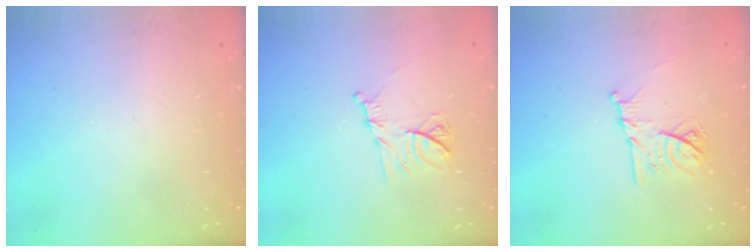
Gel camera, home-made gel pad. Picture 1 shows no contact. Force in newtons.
{"total": 11.2, "press": 11.2, "slide": 0.5}
{"total": 11.7, "press": 11.7, "slide": 0.1}